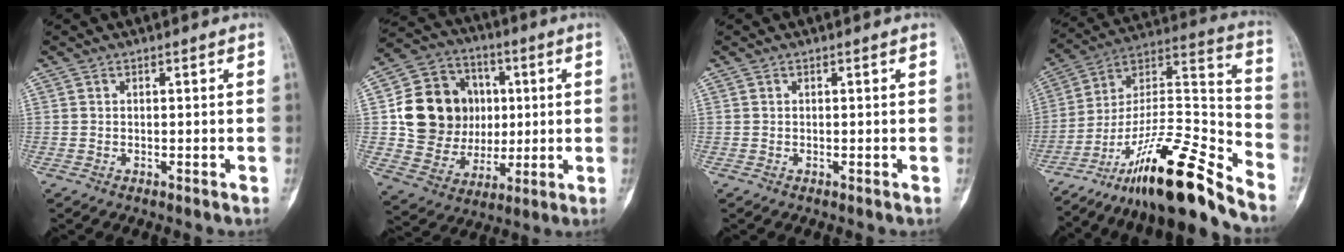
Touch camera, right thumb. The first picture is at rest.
{"total": 18.4, "force": [2.2, 15.7, 9.3], "torque": [-0.123, 0.014, 0.056]}
{"total": 0.0}
{"total": 23.3, "force": [-17.7, 3.7, 14.7], "torque": [-0.246, 0.101, -0.310]}